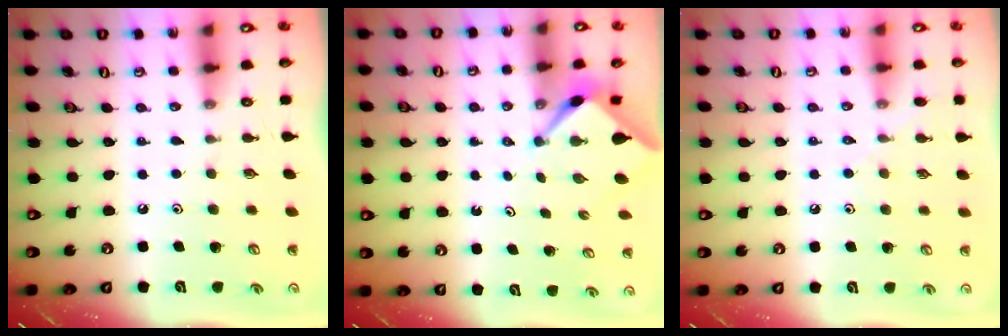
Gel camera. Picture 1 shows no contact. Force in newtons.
{"total": 2.6, "press": 2.6, "slide": 0.3}
{"total": 5.2, "press": 5.1, "slide": 0.8}